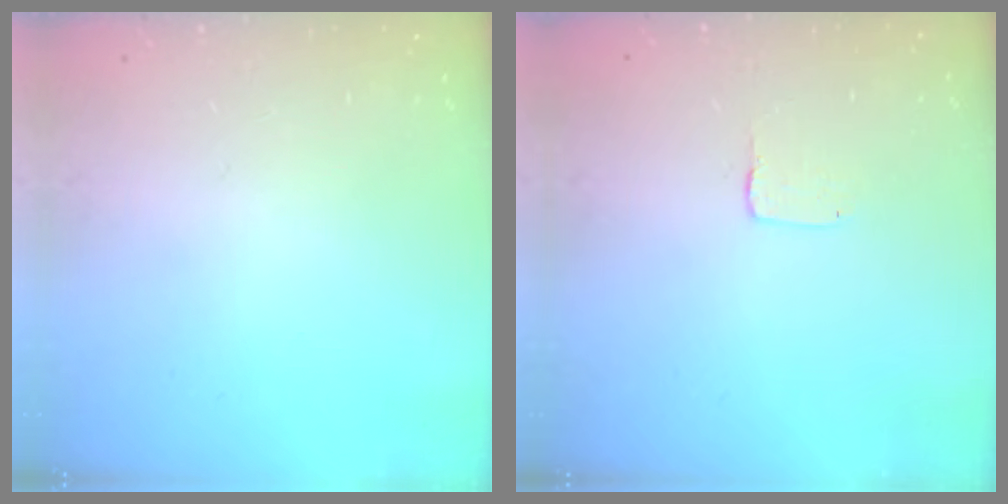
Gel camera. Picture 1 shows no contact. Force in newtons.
{"total": 1.0, "press": 1.0, "slide": 0.1}